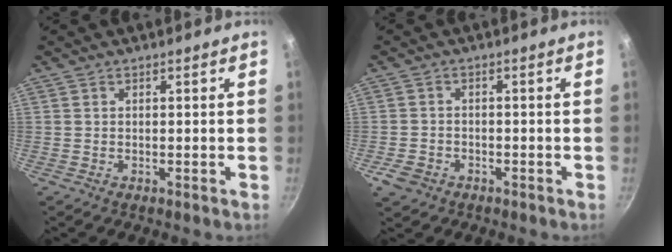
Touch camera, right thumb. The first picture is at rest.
{"total": 4.0, "force": [-2.1, 3.0, 1.6], "torque": [-0.035, 0.019, -0.033]}